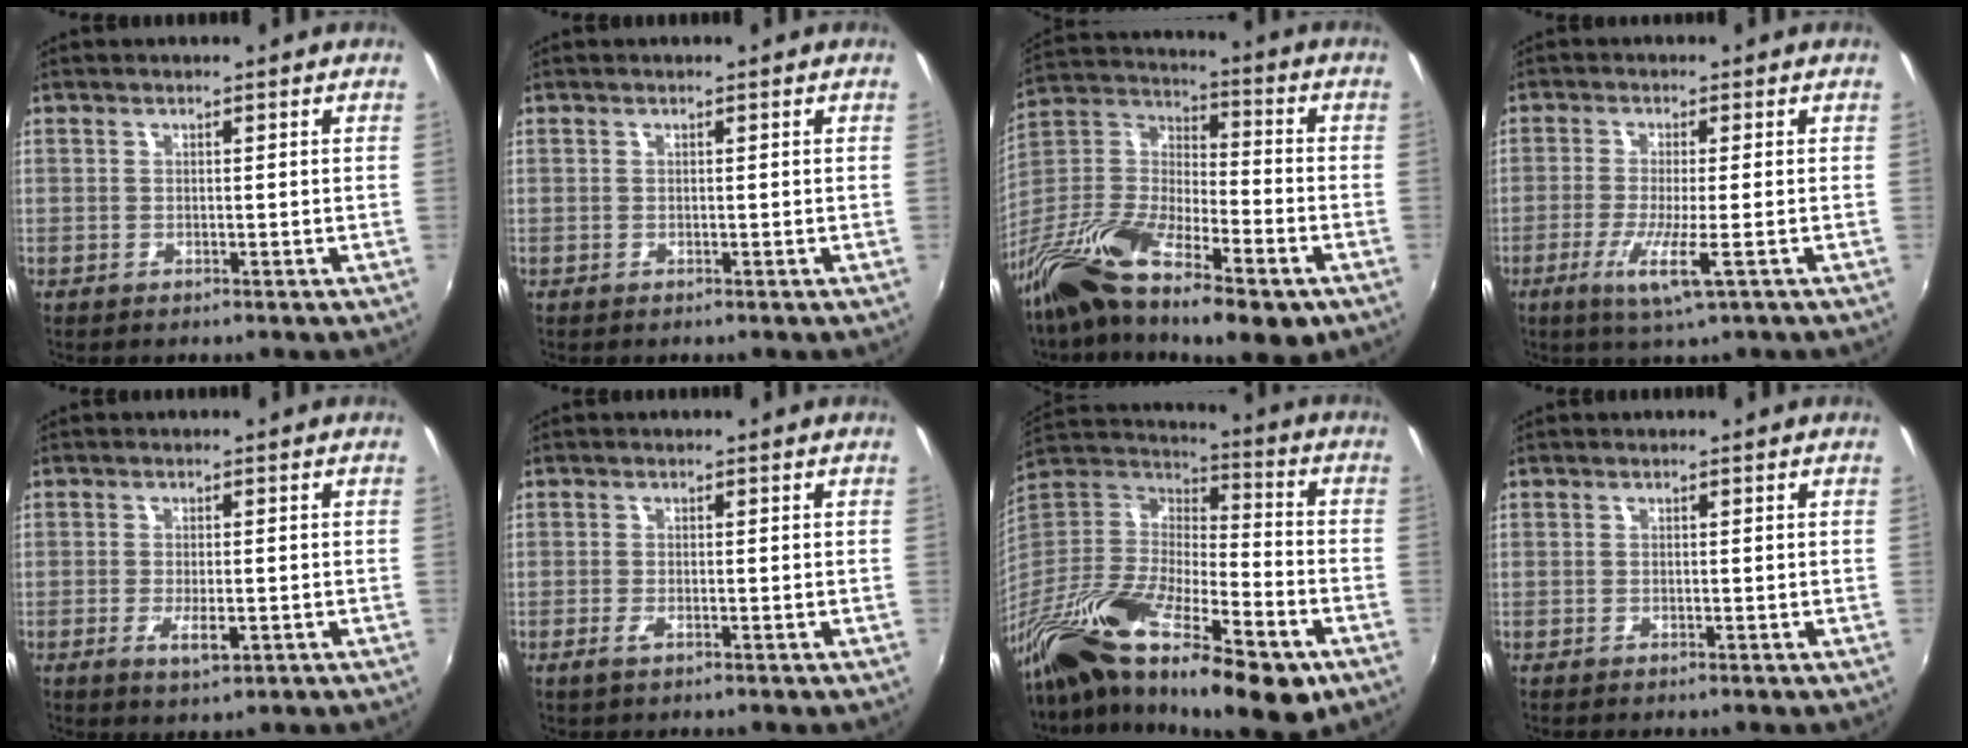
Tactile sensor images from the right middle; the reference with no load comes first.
{"total": 0.0}
{"total": 22.7, "force": [-14.0, 8.1, 16.0], "torque": [-0.308, -0.026, -0.252]}
{"total": 6.2, "force": [-3.0, 0.1, 5.4], "torque": [-0.118, -0.018, -0.057]}
{"total": 3.8, "force": [-1.5, 1.4, 3.2], "torque": [-0.063, -0.010, -0.024]}
{"total": 1.5, "force": [-1.0, 0.4, 1.1], "torque": [-0.025, -0.004, -0.019]}
{"total": 30.4, "force": [-18.3, 10.4, 21.9], "torque": [-0.394, -0.037, -0.312]}
{"total": 0.0}